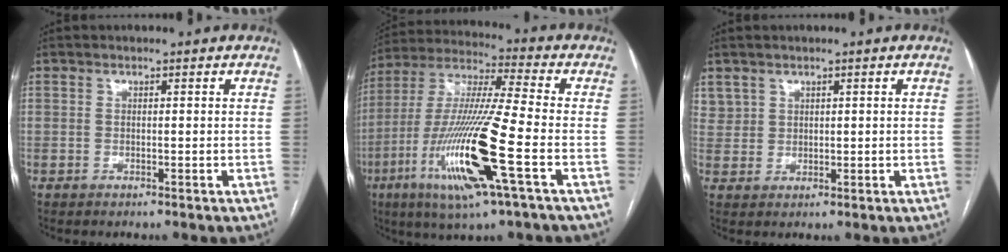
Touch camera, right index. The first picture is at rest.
{"total": 19.0, "force": [-6.6, 0.7, 17.8], "torque": [-0.381, -0.026, -0.127]}
{"total": 3.0, "force": [1.9, 2.4, 0.2], "torque": [0.003, 0.006, 0.040]}